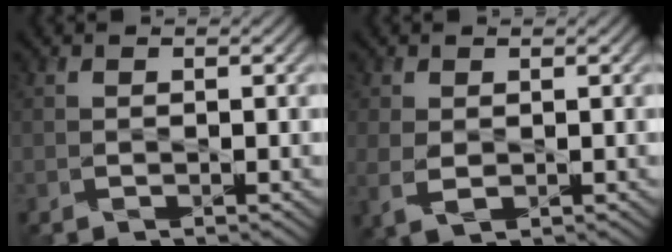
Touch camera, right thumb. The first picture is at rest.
{"total": 2.8, "force": [0.0, 1.8, 2.2], "torque": [-0.063, -0.007, 0.002]}